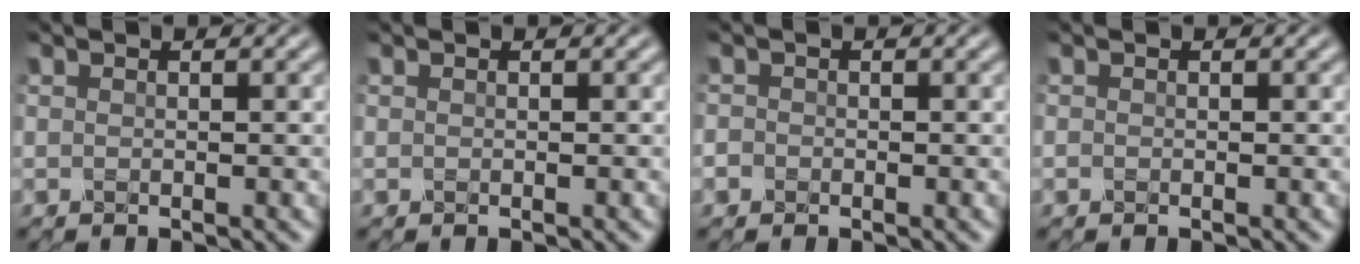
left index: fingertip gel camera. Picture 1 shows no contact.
{"total": 0.0}
{"total": 0.8, "force": [-0.4, 0.7, 0.1], "torque": [0.001, -0.003, -0.008]}
{"total": 0.0}